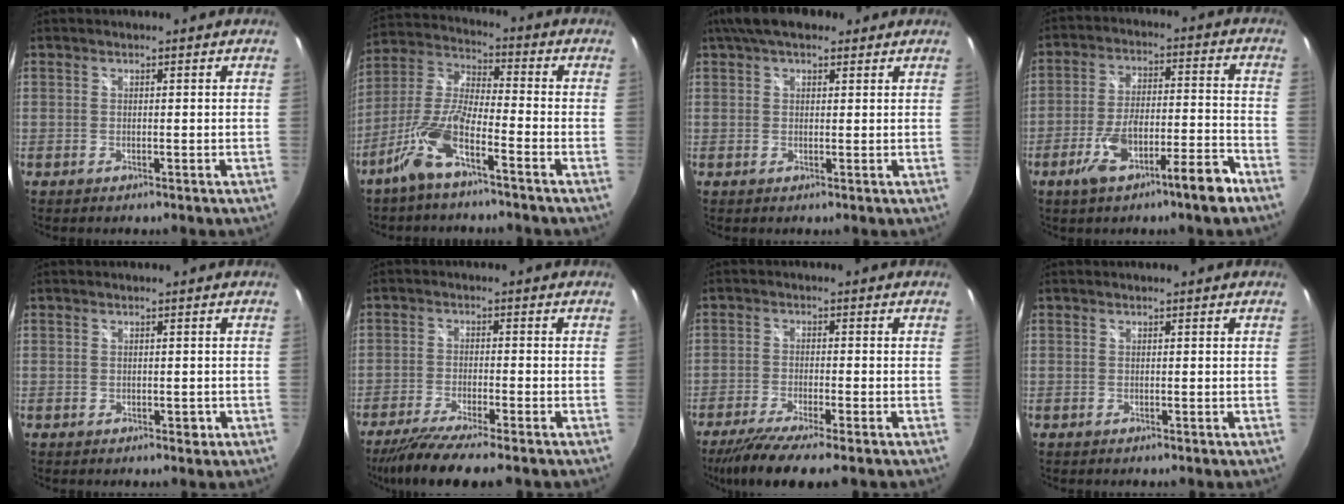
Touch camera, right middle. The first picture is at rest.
{"total": 10.2, "force": [-6.4, 2.0, 7.7], "torque": [-0.173, -0.001, -0.124]}
{"total": 7.6, "force": [5.1, 3.4, 4.6], "torque": [-0.075, 0.034, 0.079]}
{"total": 11.6, "force": [-7.4, 1.7, 8.7], "torque": [-0.158, 0.004, -0.114]}
{"total": 1.0, "force": [-0.3, 0.9, 0.5], "torque": [-0.002, -0.001, -0.004]}
{"total": 9.4, "force": [-7.7, 0.2, 5.3], "torque": [-0.120, -0.030, -0.131]}
{"total": 8.7, "force": [-6.8, 0.2, 5.4], "torque": [-0.123, -0.033, -0.117]}
{"total": 0.0}